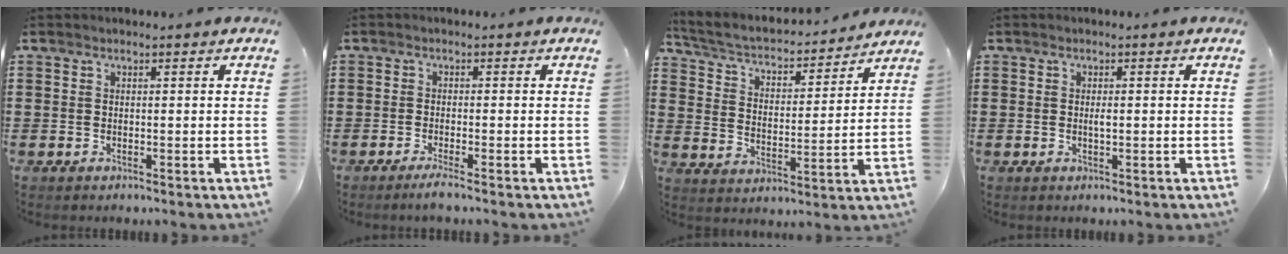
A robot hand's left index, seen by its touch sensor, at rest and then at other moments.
{"total": 1.7, "force": [-1.1, -0.2, 1.2], "torque": [-0.020, -0.001, -0.021]}
{"total": 3.5, "force": [3.1, 1.0, 1.3], "torque": [-0.044, -0.027, 0.045]}
{"total": 1.1, "force": [0.0, 0.3, 1.0], "torque": [-0.022, -0.003, 0.001]}